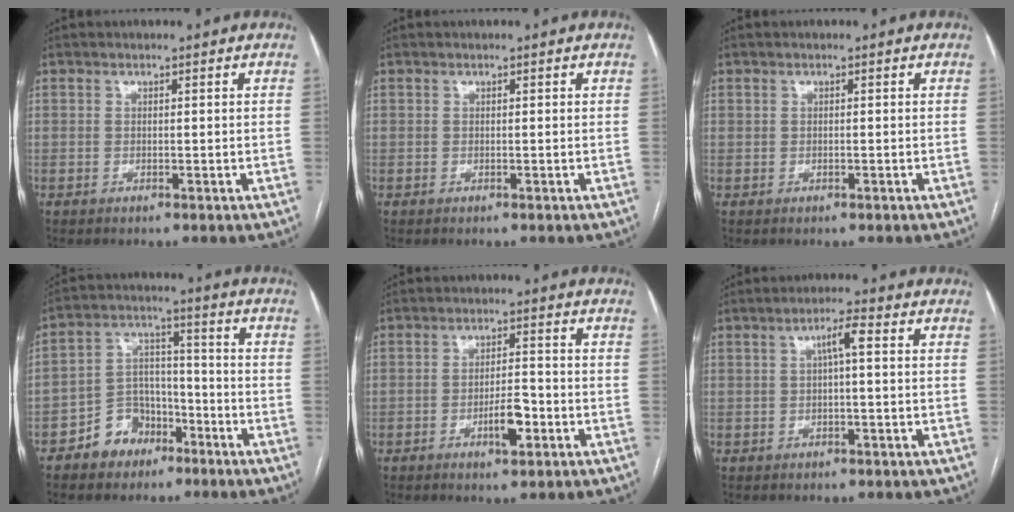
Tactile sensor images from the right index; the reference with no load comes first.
{"total": 0.0}
{"total": 0.0}
{"total": 8.2, "force": [-5.0, 5.9, 2.7], "torque": [-0.052, 0.025, -0.084]}
{"total": 4.8, "force": [-2.1, 1.3, 4.1], "torque": [-0.073, 0.001, -0.034]}
{"total": 3.1, "force": [0.5, 0.3, 3.1], "torque": [-0.053, 0.010, 0.010]}